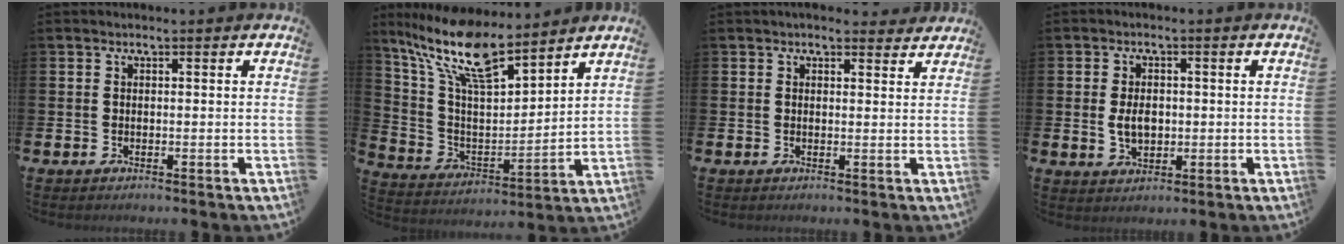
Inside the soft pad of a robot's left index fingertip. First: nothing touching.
{"total": 12.5, "force": [10.1, 3.1, 6.5], "torque": [-0.165, -0.048, 0.179]}
{"total": 2.0, "force": [1.9, 0.6, 0.1], "torque": [0.007, -0.008, 0.032]}
{"total": 3.6, "force": [0.1, 2.4, 2.7], "torque": [-0.034, 0.001, -0.004]}